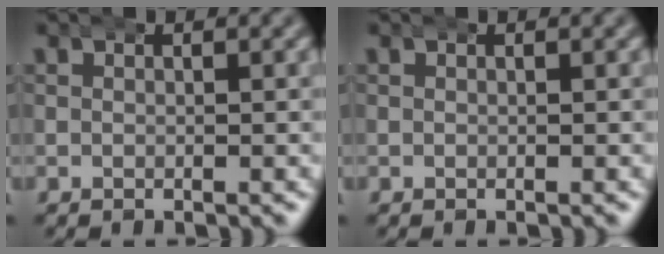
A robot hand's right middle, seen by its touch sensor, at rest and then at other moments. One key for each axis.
{"total": 0.0}